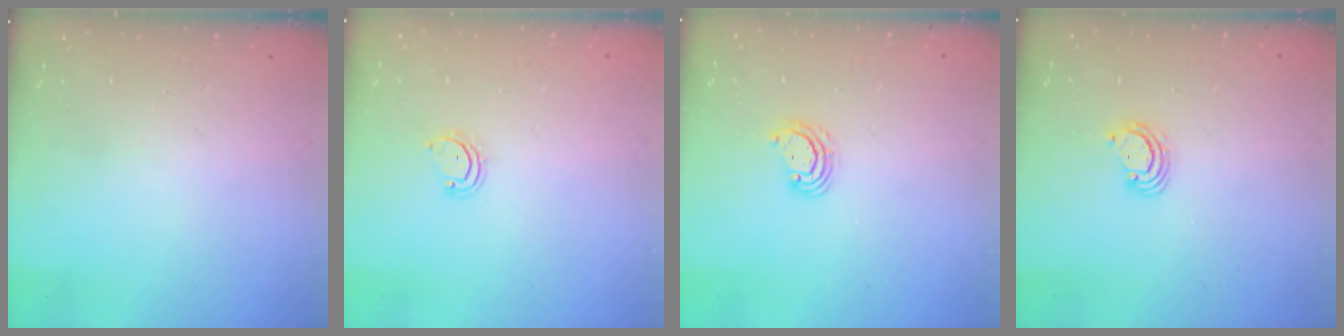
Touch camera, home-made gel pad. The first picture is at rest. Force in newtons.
{"total": 2.9, "press": 2.9, "slide": 0.3}
{"total": 4.1, "press": 4.1, "slide": 0.4}
{"total": 2.4, "press": 2.4, "slide": 0.2}